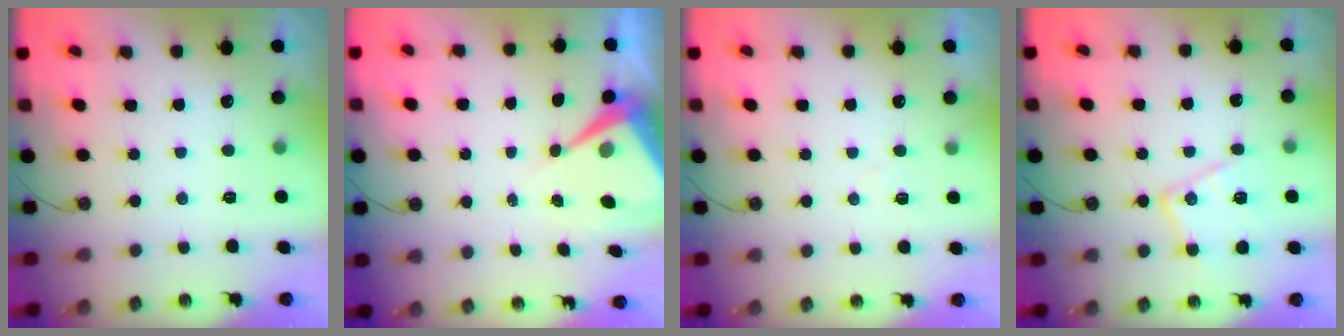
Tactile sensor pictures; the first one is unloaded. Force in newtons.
{"total": 9.1, "press": 9.0, "slide": 1.0}
{"total": 3.5, "press": 3.5, "slide": 0.6}
{"total": 13.6, "press": 13.5, "slide": 1.4}